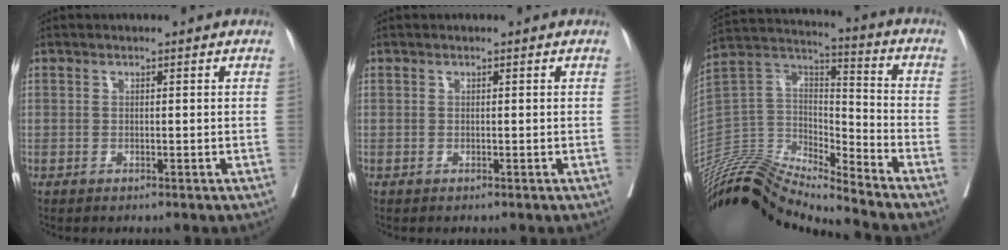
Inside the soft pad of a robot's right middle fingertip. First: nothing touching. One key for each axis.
{"total": 0.0}
{"total": 17.4, "fx": -16.7, "fy": 0.4, "fz": 4.9, "tx": -0.083, "ty": 0.045, "tz": -0.313}